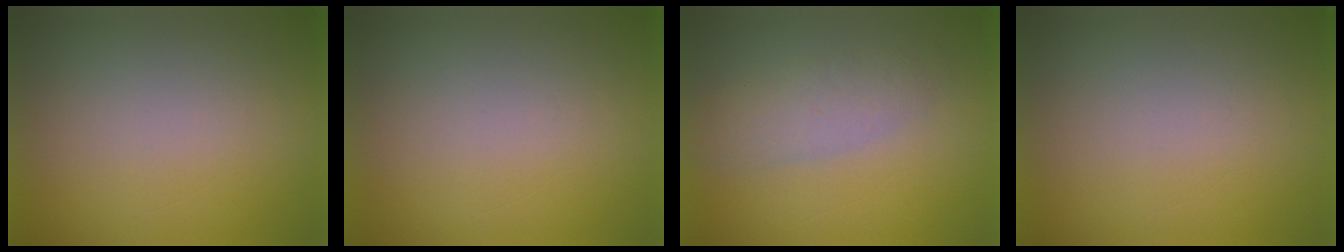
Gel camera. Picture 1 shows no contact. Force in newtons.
{"total": 0.0}
{"total": 2.9}
{"total": 0.0}